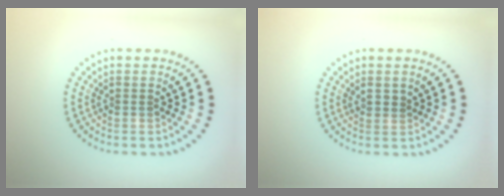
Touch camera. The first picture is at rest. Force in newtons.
{"total": 0.6, "press": 0.5, "slide": 0.3}